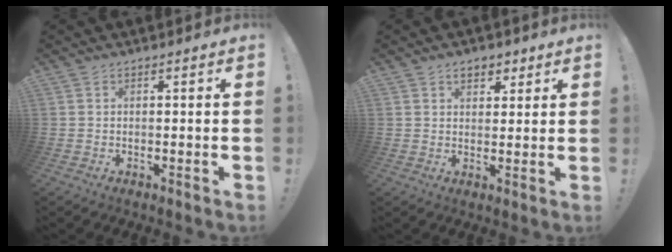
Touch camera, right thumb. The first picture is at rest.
{"total": 4.3, "force": [2.4, 3.1, 1.9], "torque": [-0.021, -0.005, 0.041]}